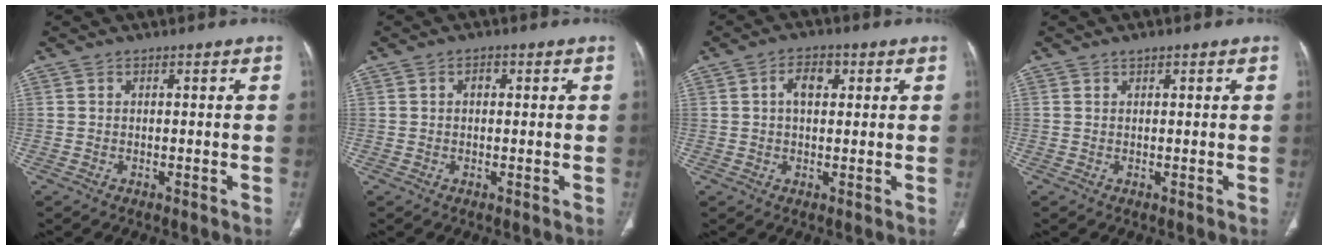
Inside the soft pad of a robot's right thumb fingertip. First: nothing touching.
{"total": 1.4, "force": [0.4, 1.0, 1.0], "torque": [-0.012, 0.007, 0.004]}
{"total": 4.7, "force": [1.4, 2.8, 3.5], "torque": [-0.049, 0.006, 0.019]}
{"total": 1.0, "force": [0.8, 0.4, 0.5], "torque": [-0.002, -0.002, 0.010]}